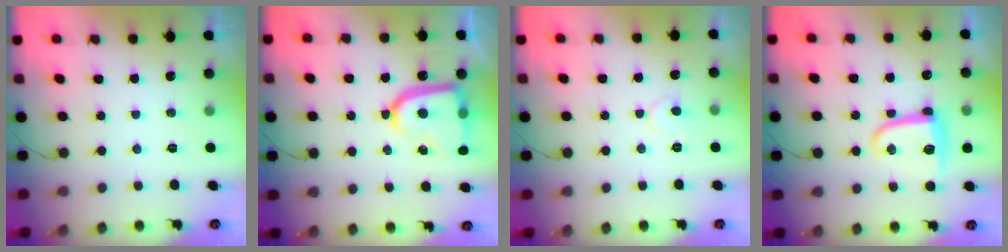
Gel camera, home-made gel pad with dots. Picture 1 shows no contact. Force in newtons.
{"total": 16.0, "press": 15.9, "slide": 1.6}
{"total": 5.1, "press": 5.1, "slide": 0.5}
{"total": 11.3, "press": 11.3, "slide": 0.4}